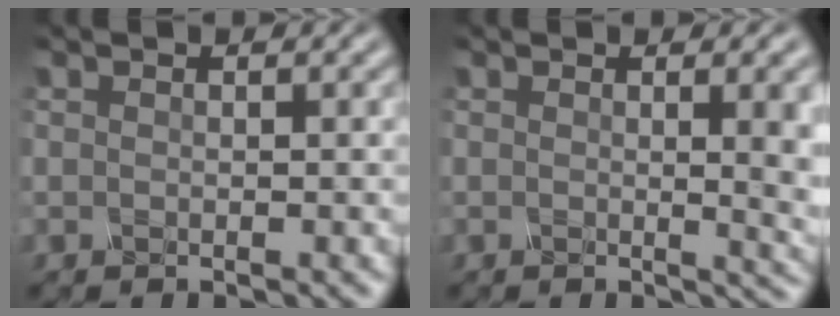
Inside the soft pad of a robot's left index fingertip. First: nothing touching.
{"total": 5.9, "force": [0.5, 2.1, 5.5], "torque": [-0.041, -0.001, 0.009]}